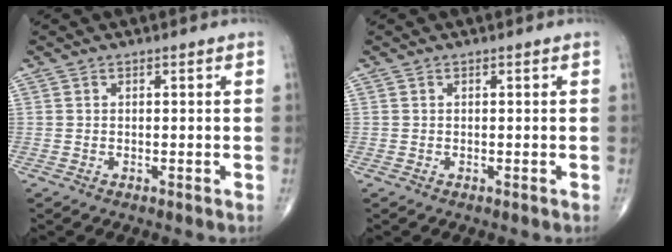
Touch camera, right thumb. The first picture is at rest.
{"total": 0.0}